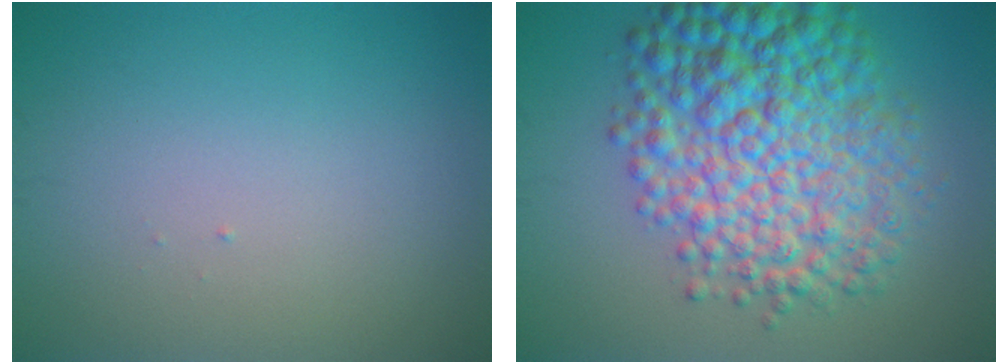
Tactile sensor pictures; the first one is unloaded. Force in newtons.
{"total": 10.5, "press": 10.5, "slide": 0.1}